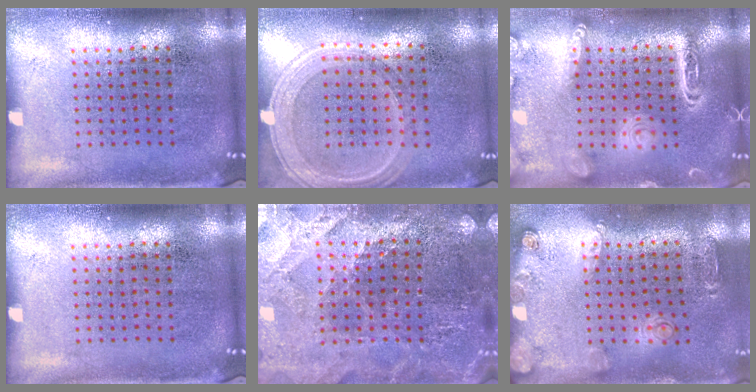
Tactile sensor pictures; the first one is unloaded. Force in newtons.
{"total": 1.2, "press": 1.2, "slide": 0.3}
{"total": 2.1, "press": 2.1, "slide": 0.1}
{"total": 0.0}
{"total": 2.8, "press": 2.8, "slide": 0.2}
{"total": 1.7, "press": 1.4, "slide": 1.0}